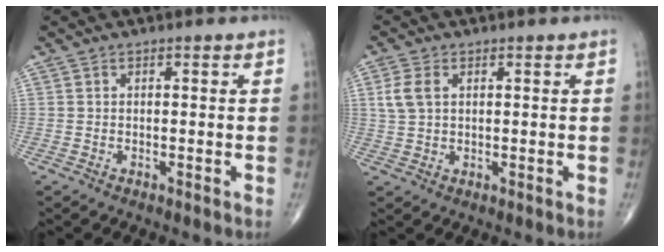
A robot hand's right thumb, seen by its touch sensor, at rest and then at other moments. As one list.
[{"total": 4.1, "force": [1.2, 2.6, 2.9], "torque": [-0.068, 0.006, 0.026]}]